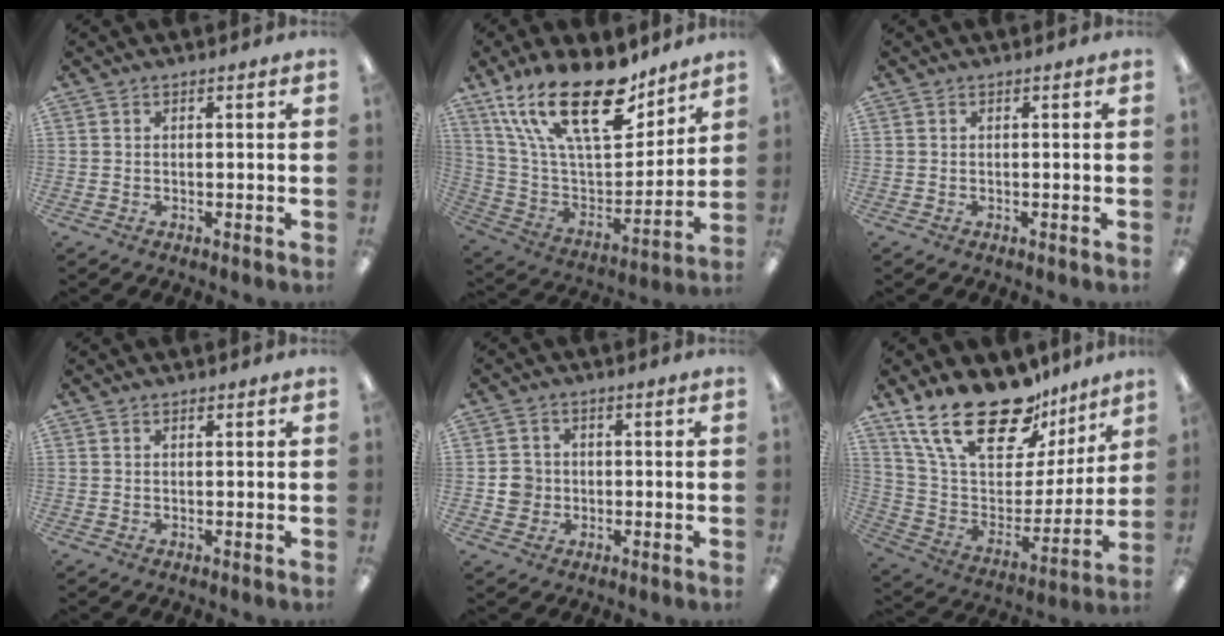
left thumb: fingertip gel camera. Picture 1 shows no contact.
{"total": 25.4, "force": [16.4, 10.5, 16.3], "torque": [-0.304, -0.096, 0.288]}
{"total": 0.0}
{"total": 0.9, "force": [0.8, 0.4, 0.2], "torque": [-0.005, -0.001, 0.015]}
{"total": 4.6, "force": [-0.3, 4.5, 1.0], "torque": [-0.007, 0.005, -0.006]}
{"total": 25.3, "force": [17.9, 11.5, 13.8], "torque": [-0.239, -0.116, 0.320]}